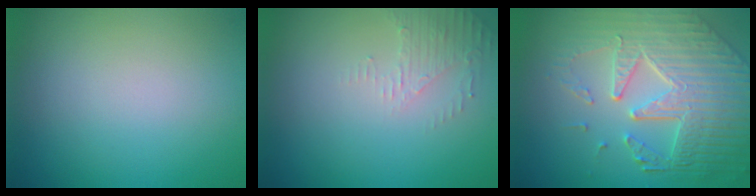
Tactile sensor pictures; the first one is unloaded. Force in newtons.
{"total": 1.9, "press": 1.8, "slide": 0.4}
{"total": 8.7, "press": 5.9, "slide": 6.3}